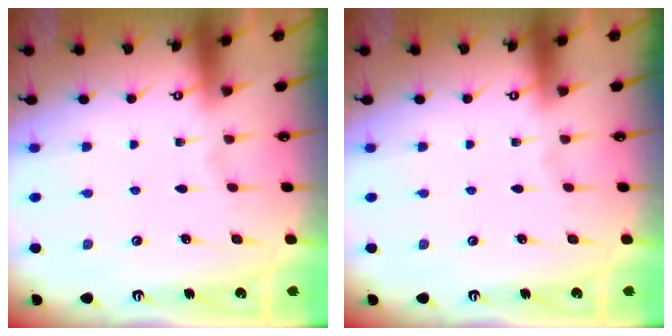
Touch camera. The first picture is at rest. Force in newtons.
{"total": 0.0}